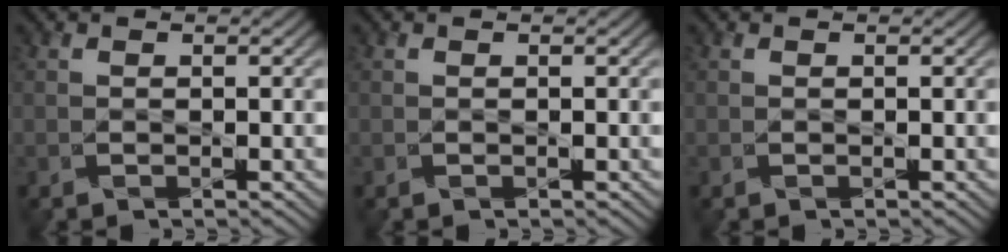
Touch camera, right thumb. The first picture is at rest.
{"total": 0.0}
{"total": 0.0}